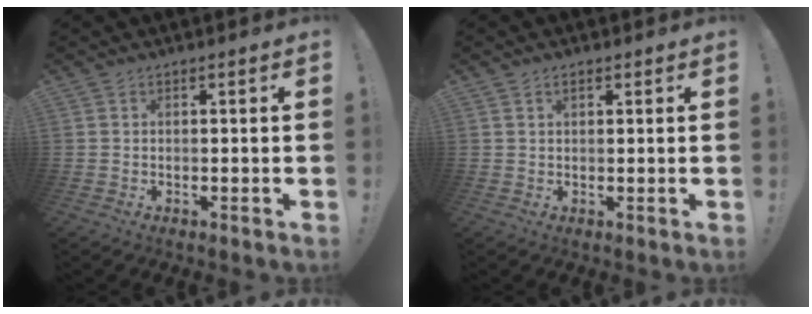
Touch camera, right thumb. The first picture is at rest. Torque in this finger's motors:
{"motor_torque": [-0.03, -0.16, -0.05, -0.10, 0.09]}